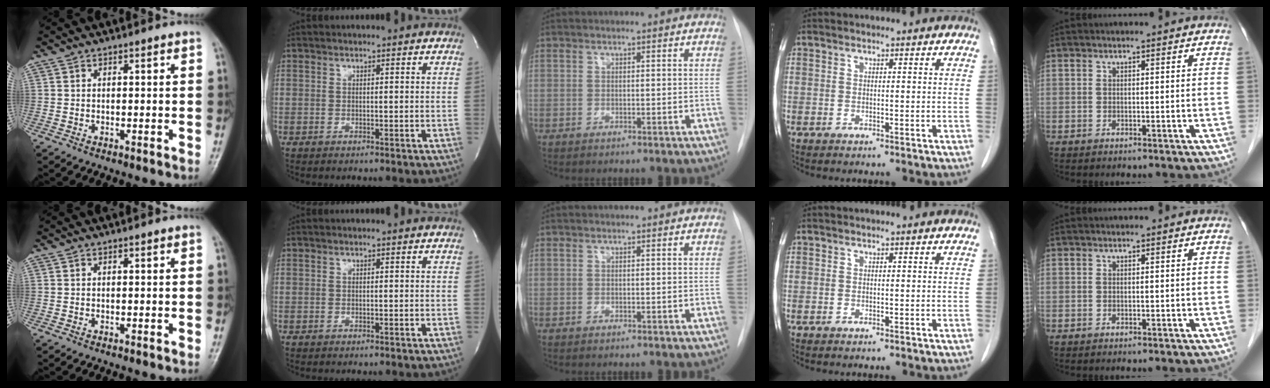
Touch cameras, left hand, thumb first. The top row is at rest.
{}